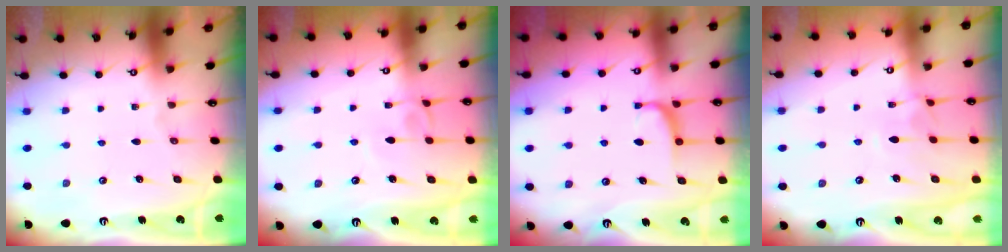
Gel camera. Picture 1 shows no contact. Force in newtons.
{"total": 3.6, "press": 3.6, "slide": 0.1}
{"total": 1.6, "press": 1.5, "slide": 0.5}
{"total": 2.9, "press": 2.8, "slide": 0.4}